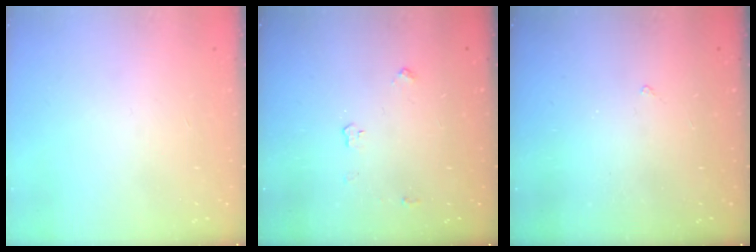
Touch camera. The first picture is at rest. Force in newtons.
{"total": 3.0, "press": 2.9, "slide": 0.5}
{"total": 2.0, "press": 1.9, "slide": 0.3}